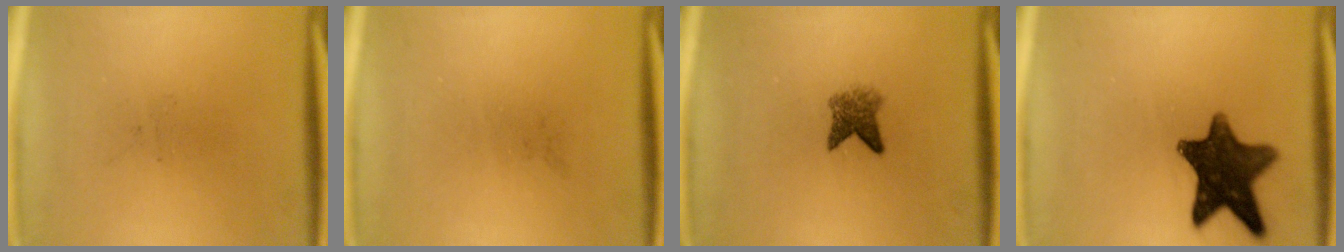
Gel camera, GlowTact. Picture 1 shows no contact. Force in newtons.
{"total": 0.0}
{"total": 3.2}
{"total": 12.4}